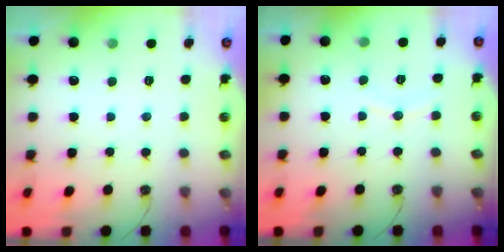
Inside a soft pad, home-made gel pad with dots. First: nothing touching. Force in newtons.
{"total": 3.8, "press": 3.8, "slide": 0.1}